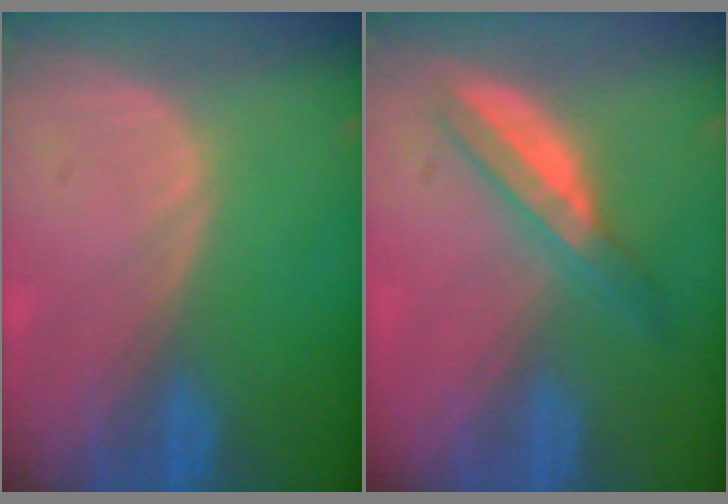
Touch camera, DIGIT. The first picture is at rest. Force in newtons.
{"total": 4.8, "press": 4.7, "slide": 1.0}